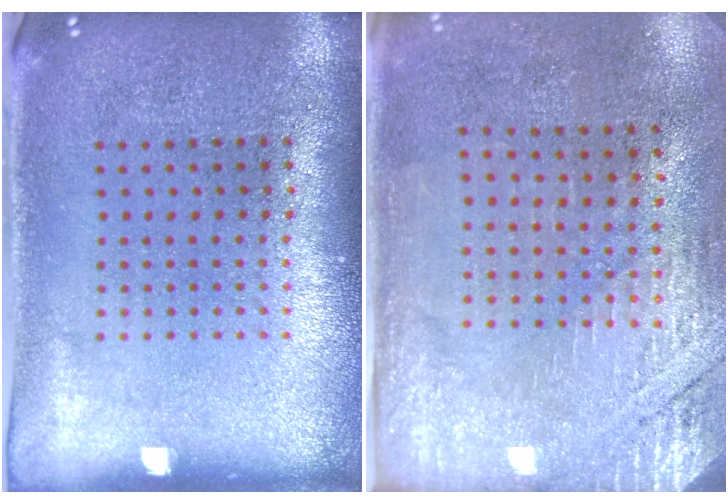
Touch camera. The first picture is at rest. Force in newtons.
{"total": 2.7, "press": 2.4, "slide": 1.2}